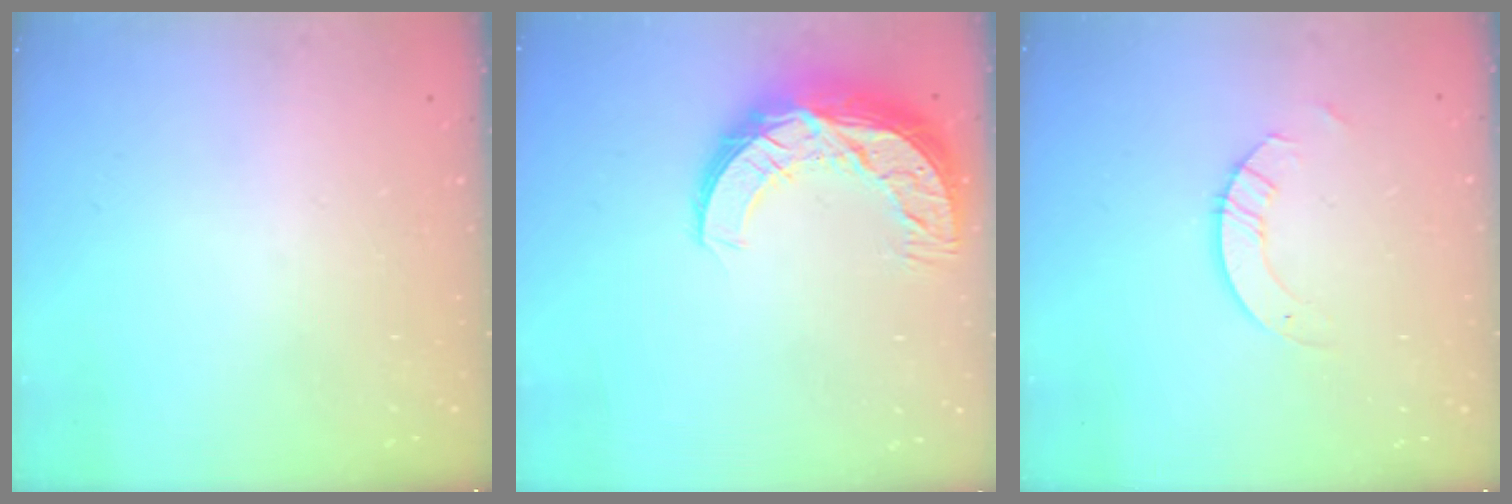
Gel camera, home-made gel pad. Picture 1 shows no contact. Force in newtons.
{"total": 13.5, "press": 13.5, "slide": 0.8}
{"total": 3.6, "press": 3.6, "slide": 0.4}